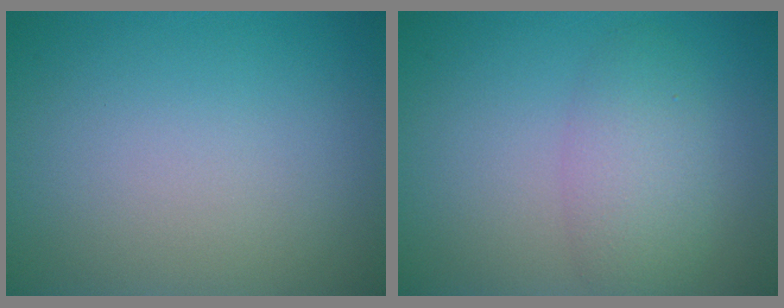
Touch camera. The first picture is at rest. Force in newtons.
{"total": 2.4, "press": 2.4, "slide": 0.2}